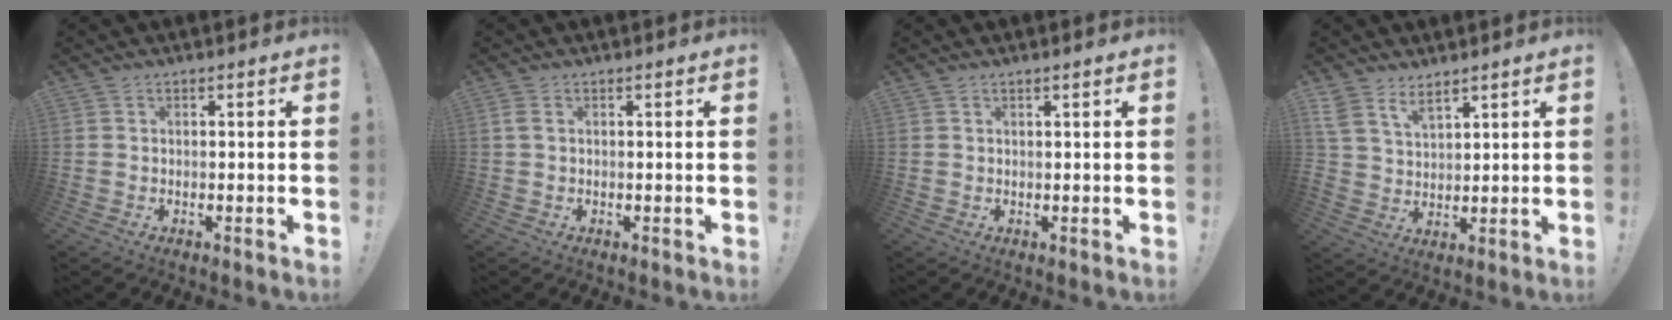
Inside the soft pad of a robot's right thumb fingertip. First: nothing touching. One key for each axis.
{"total": 1.7, "fx": 0.6, "fy": 0.9, "fz": 1.3, "tx": -0.024, "ty": 0.003, "tz": 0.010}
{"total": 1.0, "fx": 0.6, "fy": -0.4, "fz": 0.7, "tx": -0.009, "ty": -0.002, "tz": 0.008}
{"total": 7.6, "fx": 5.5, "fy": 3.9, "fz": 3.4, "tx": -0.064, "ty": -0.025, "tz": 0.109}